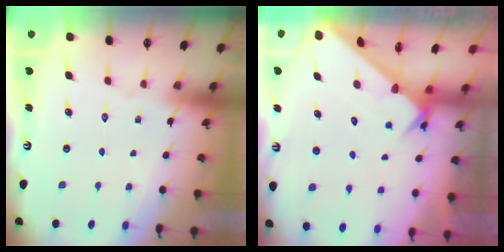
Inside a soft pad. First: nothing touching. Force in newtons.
{"total": 2.5, "press": 2.5, "slide": 0.2}